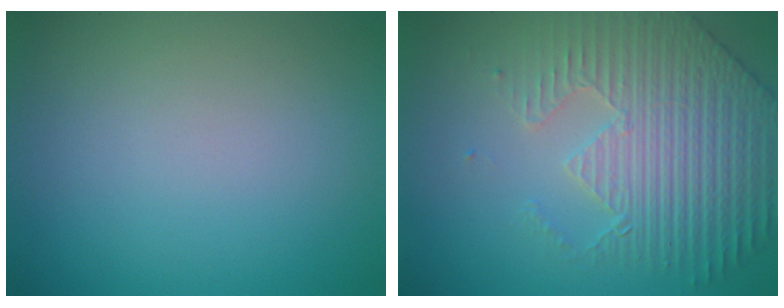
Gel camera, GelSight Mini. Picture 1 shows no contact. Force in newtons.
{"total": 5.1, "press": 4.8, "slide": 1.6}